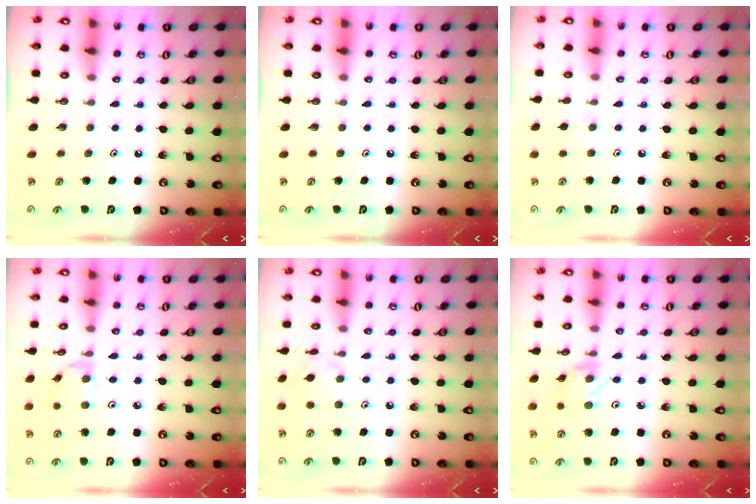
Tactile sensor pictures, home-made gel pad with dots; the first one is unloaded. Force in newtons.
{"total": 0.0}
{"total": 3.1, "press": 3.1, "slide": 0.6}
{"total": 0.7, "press": 0.6, "slide": 0.4}
{"total": 1.5, "press": 1.4, "slide": 0.5}
{"total": 1.1, "press": 1.0, "slide": 0.4}